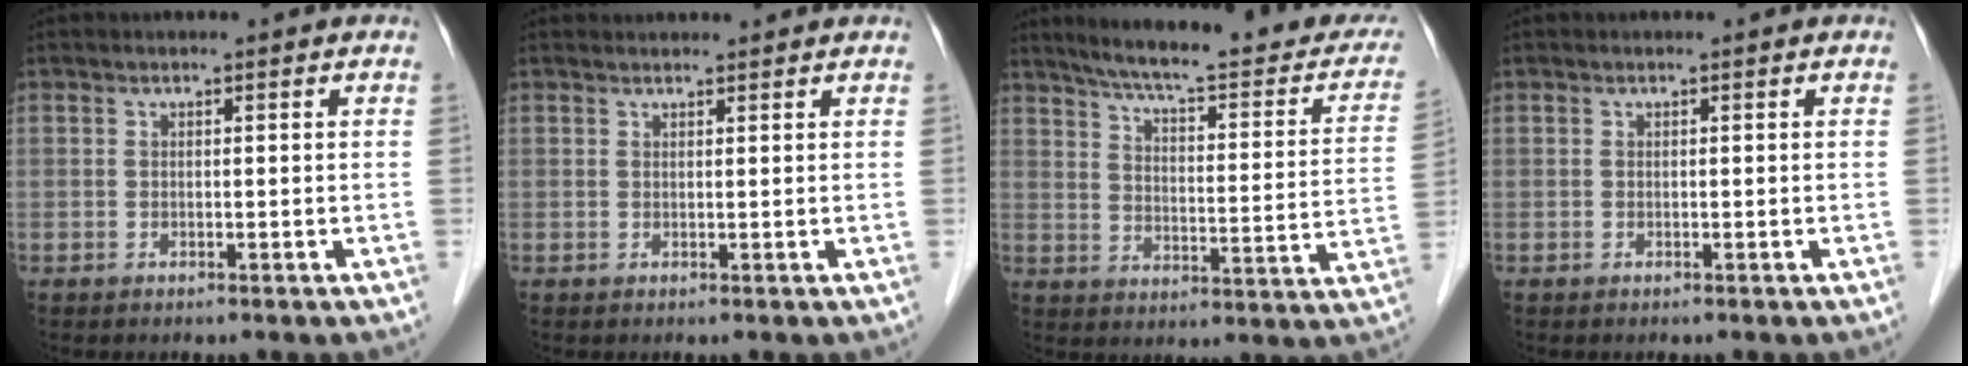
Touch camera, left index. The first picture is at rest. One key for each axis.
{"total": 3.2, "fx": 3.1, "fy": 0.4, "fz": 0.4, "tx": -0.010, "ty": 0.025, "tz": 0.040}
{"total": 24.1, "fx": 21.0, "fy": 3.3, "fz": 11.4, "tx": -0.159, "ty": -0.037, "tz": 0.264}
{"total": 0.0}